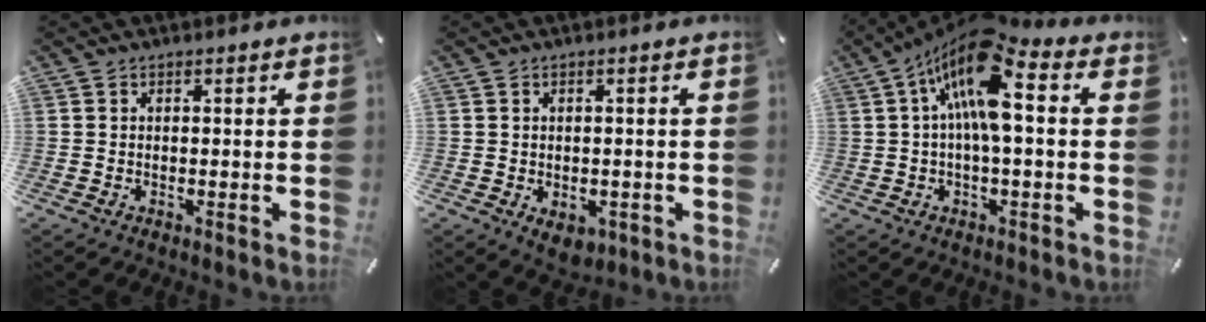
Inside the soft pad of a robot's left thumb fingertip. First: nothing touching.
{"total": 3.5, "force": [-1.4, 2.6, 1.9], "torque": [-0.026, 0.002, -0.025]}
{"total": 15.6, "force": [3.9, 6.1, 13.8], "torque": [-0.256, -0.022, 0.062]}